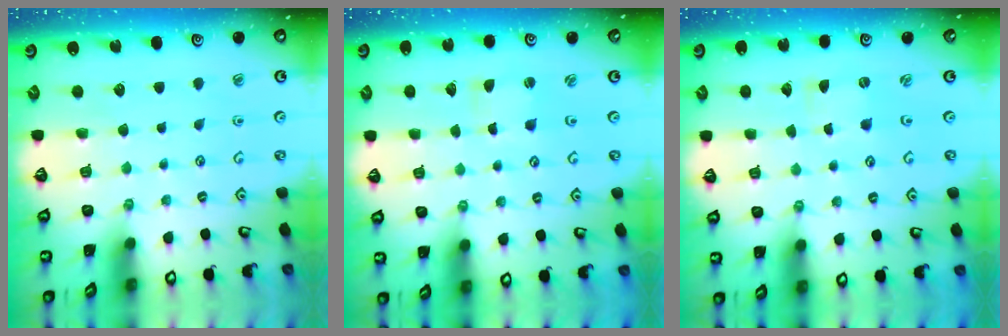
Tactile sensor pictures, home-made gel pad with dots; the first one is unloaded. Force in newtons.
{"total": 1.0, "press": 1.0, "slide": 0.2}
{"total": 0.0}